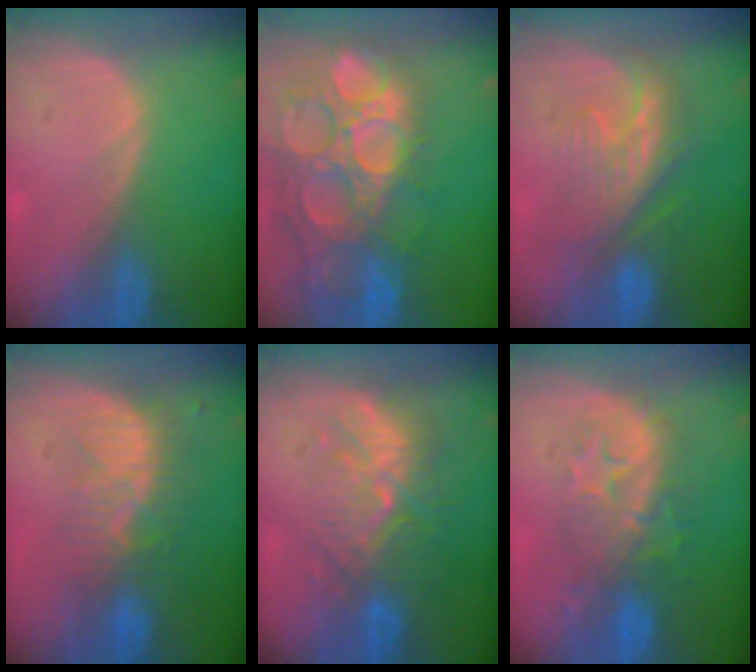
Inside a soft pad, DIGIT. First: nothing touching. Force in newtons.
{"total": 15.8, "press": 13.1, "slide": 8.9}
{"total": 8.0, "press": 7.9, "slide": 1.5}
{"total": 8.1, "press": 7.3, "slide": 3.6}
{"total": 9.4, "press": 9.0, "slide": 2.7}
{"total": 8.9, "press": 8.5, "slide": 2.7}